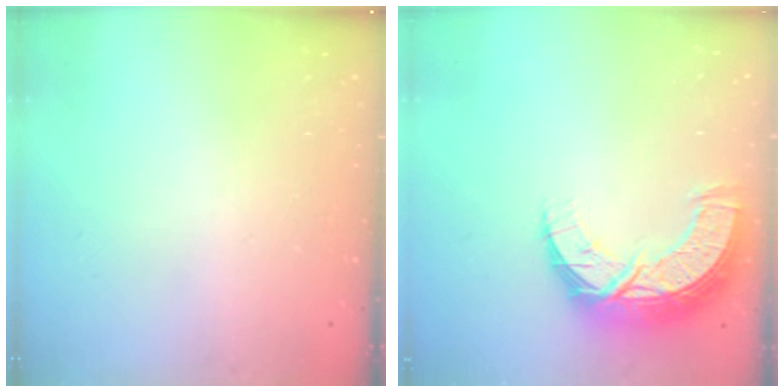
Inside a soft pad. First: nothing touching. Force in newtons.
{"total": 11.7, "press": 11.6, "slide": 0.9}